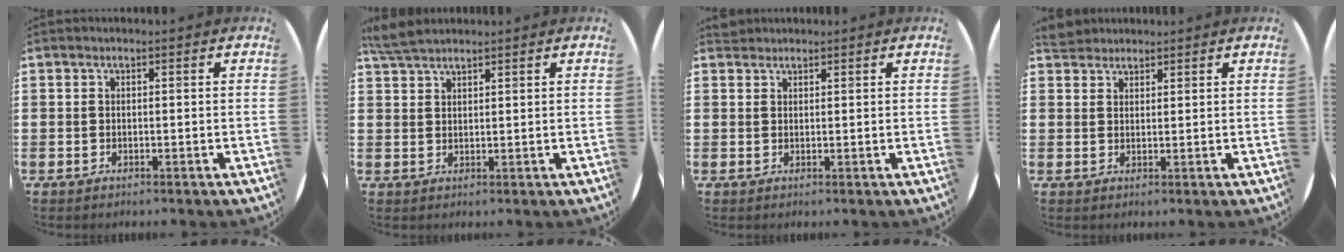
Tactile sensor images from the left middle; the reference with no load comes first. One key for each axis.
{"total": 3.7, "fx": 3.3, "fy": 0.8, "fz": 1.4, "tx": -0.035, "ty": 0.003, "tz": 0.062}
{"total": 1.2, "fx": 1.1, "fy": 0.3, "fz": -0.2, "tx": 0.001, "ty": 0.003, "tz": 0.022}
{"total": 2.6, "fx": 2.5, "fy": 0.8, "fz": 0.1, "tx": -0.006, "ty": 0.004, "tz": 0.048}